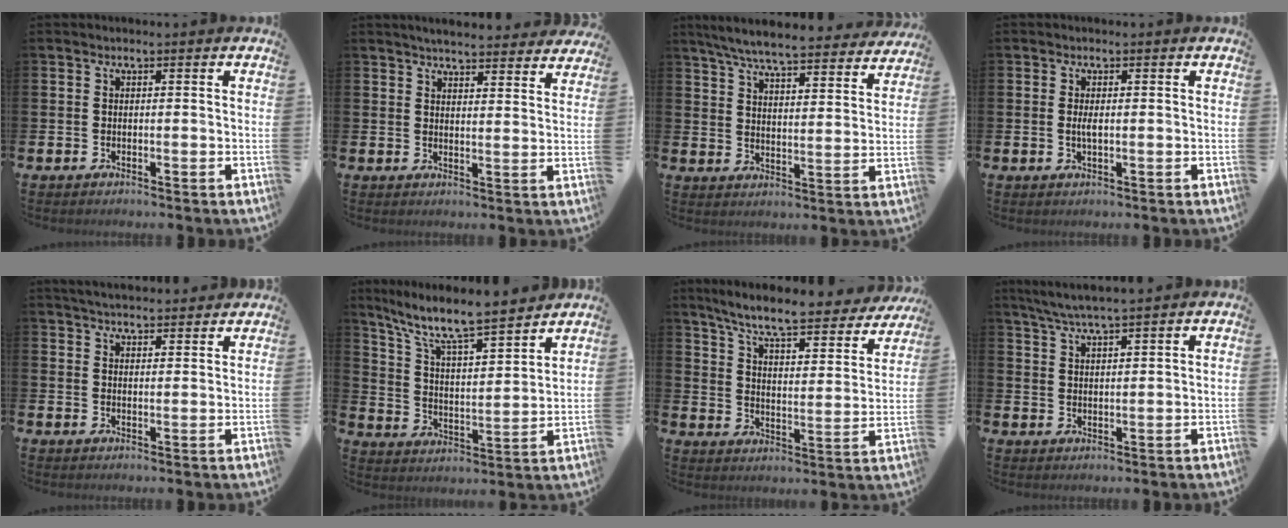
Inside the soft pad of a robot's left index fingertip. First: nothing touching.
{"total": 4.6, "force": [4.5, 0.5, 0.7], "torque": [-0.011, -0.029, 0.078]}
{"total": 7.3, "force": [6.9, 0.7, 2.4], "torque": [-0.063, -0.046, 0.117]}
{"total": 1.6, "force": [0.1, 0.5, 1.5], "torque": [-0.025, 0.000, -0.001]}
{"total": 4.0, "force": [4.0, 0.4, 0.3], "torque": [-0.009, -0.022, 0.072]}
{"total": 9.5, "force": [8.6, 1.1, 4.0], "torque": [-0.103, -0.063, 0.143]}
{"total": 8.0, "force": [7.2, 1.1, 3.5], "torque": [-0.090, -0.055, 0.116]}
{"total": 5.2, "force": [4.8, 0.0, 1.8], "torque": [-0.049, -0.017, 0.087]}